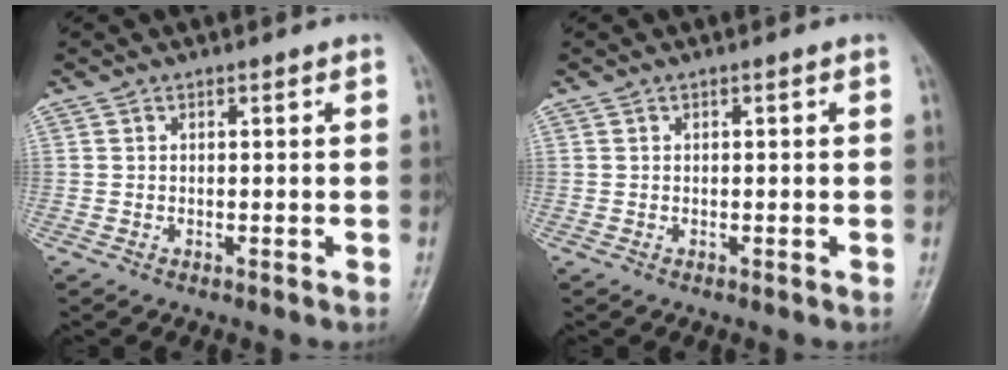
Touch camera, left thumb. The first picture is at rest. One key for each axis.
{"total": 0.0}